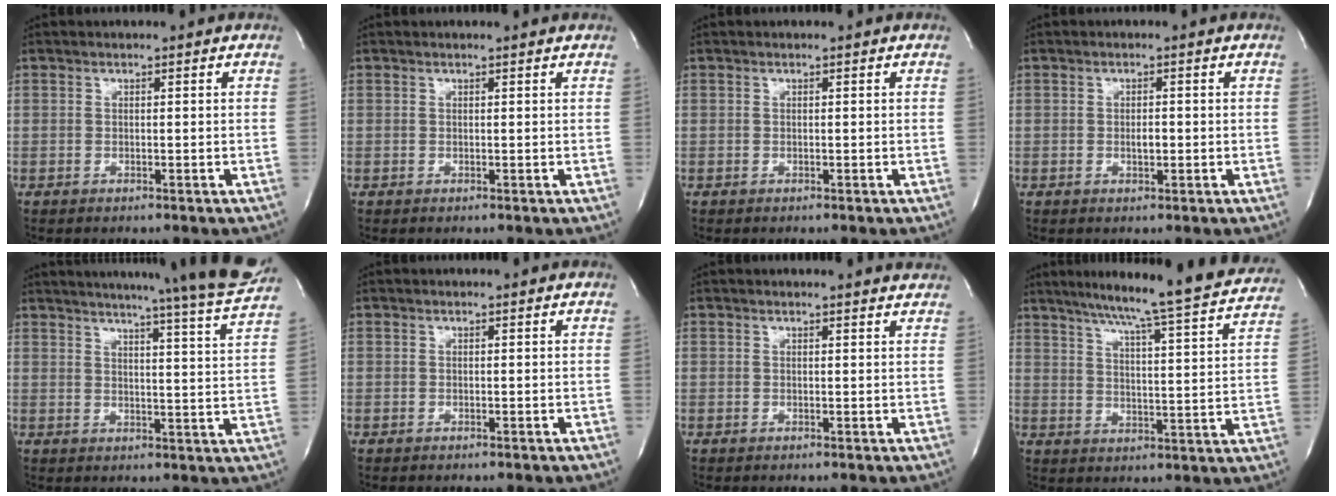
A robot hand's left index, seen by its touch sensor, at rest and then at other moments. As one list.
[{"total": 1.0, "force": [0.9, -0.1, 0.2], "torque": [-0.010, -0.001, 0.010]}, {"total": 0.0}, {"total": 1.5, "force": [-0.3, 0.6, 1.3], "torque": [-0.024, -0.001, -0.004]}, {"total": 22.4, "force": [20.2, -1.2, 9.6], "torque": [-0.148, -0.069, 0.244]}, {"total": 0.0}, {"total": 4.0, "force": [3.9, 0.1, 0.6], "torque": [-0.011, -0.004, 0.027]}, {"total": 22.6, "force": [20.1, -0.1, 10.2], "torque": [-0.161, -0.039, 0.255]}]